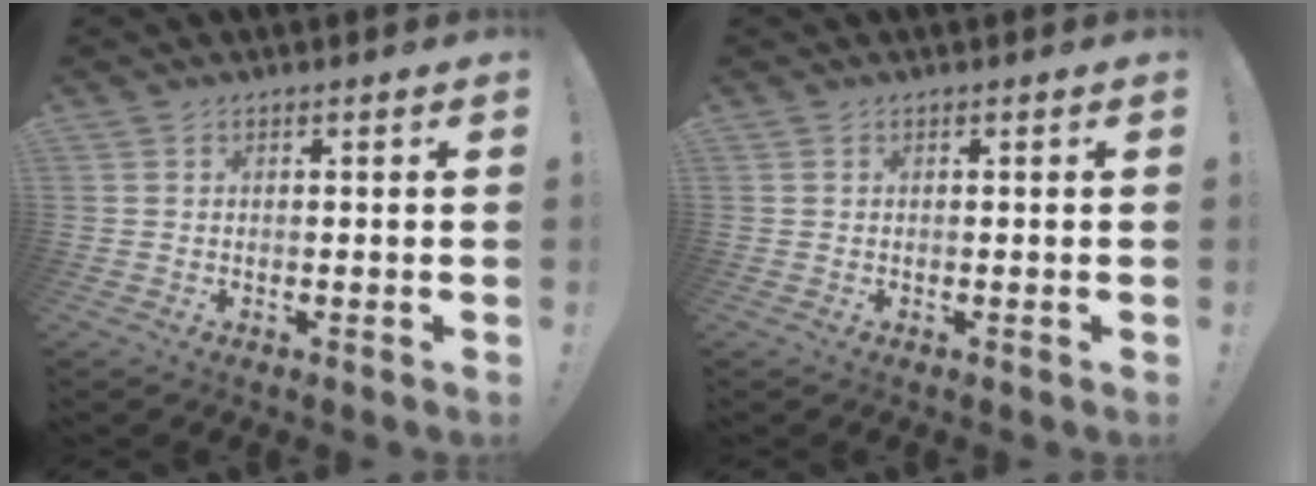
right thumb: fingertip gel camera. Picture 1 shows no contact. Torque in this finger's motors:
{"motor_torque": [0.00, 0.00, 0.00, 0.00, 0.00]}